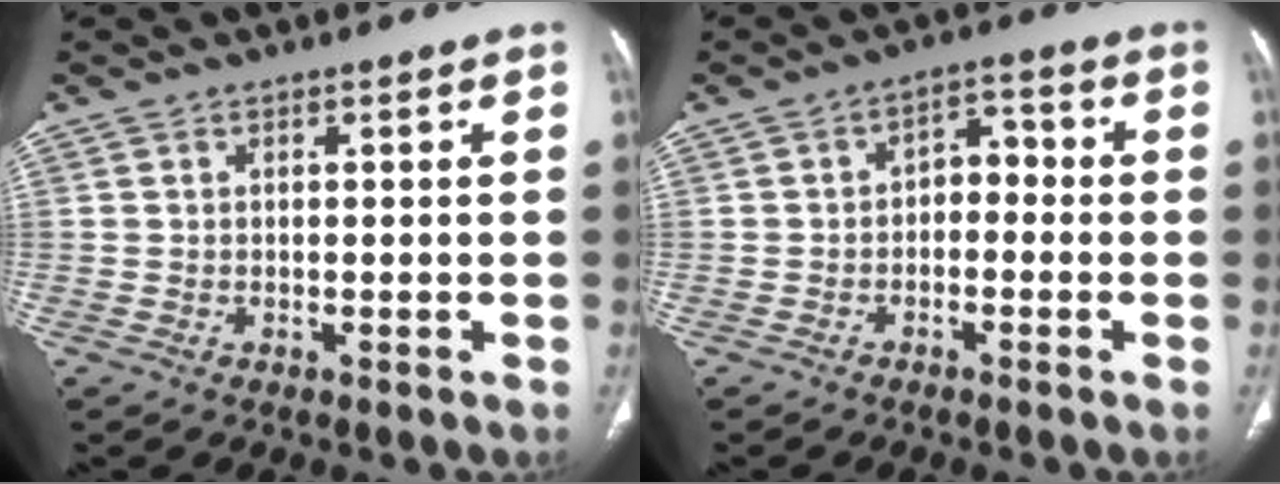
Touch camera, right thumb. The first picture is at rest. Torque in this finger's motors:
{"motor_torque": [0.03, -0.18, -0.22, 0.02, 0.03]}